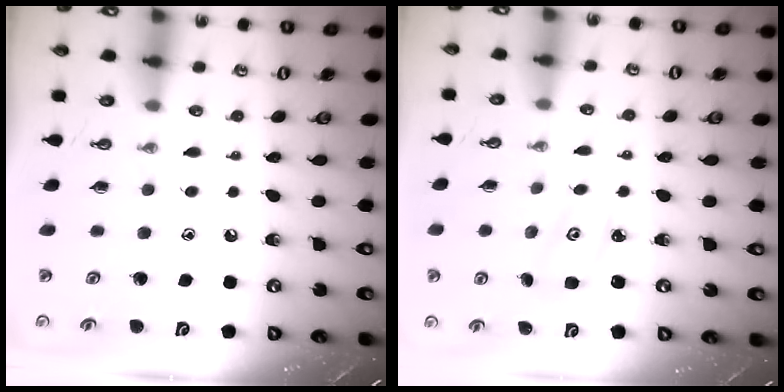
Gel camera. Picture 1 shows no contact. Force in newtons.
{"total": 2.8, "press": 2.8, "slide": 0.2}